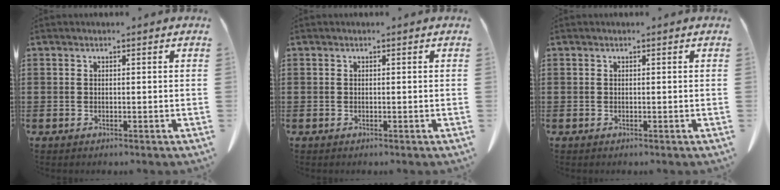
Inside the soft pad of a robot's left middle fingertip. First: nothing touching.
{"total": 0.0}
{"total": 0.0}